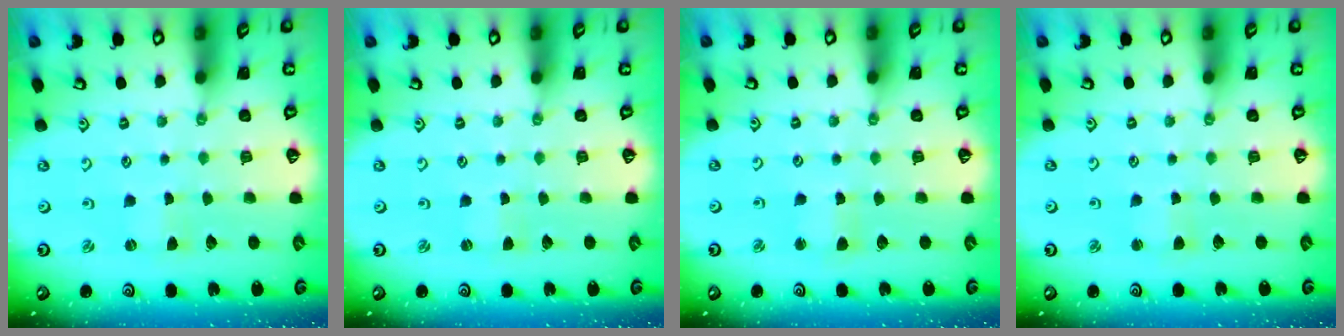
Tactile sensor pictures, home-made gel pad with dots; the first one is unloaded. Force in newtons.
{"total": 0.0}
{"total": 2.7, "press": 2.7, "slide": 0.2}
{"total": 2.7, "press": 2.7, "slide": 0.2}